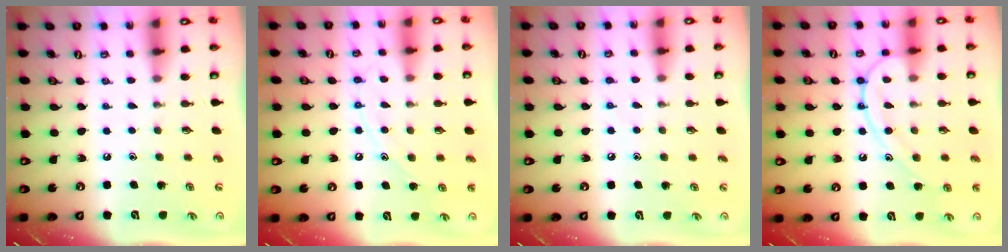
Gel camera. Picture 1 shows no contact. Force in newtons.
{"total": 9.0, "press": 9.0, "slide": 0.8}
{"total": 5.7, "press": 5.7, "slide": 0.6}
{"total": 11.9, "press": 11.9, "slide": 0.8}